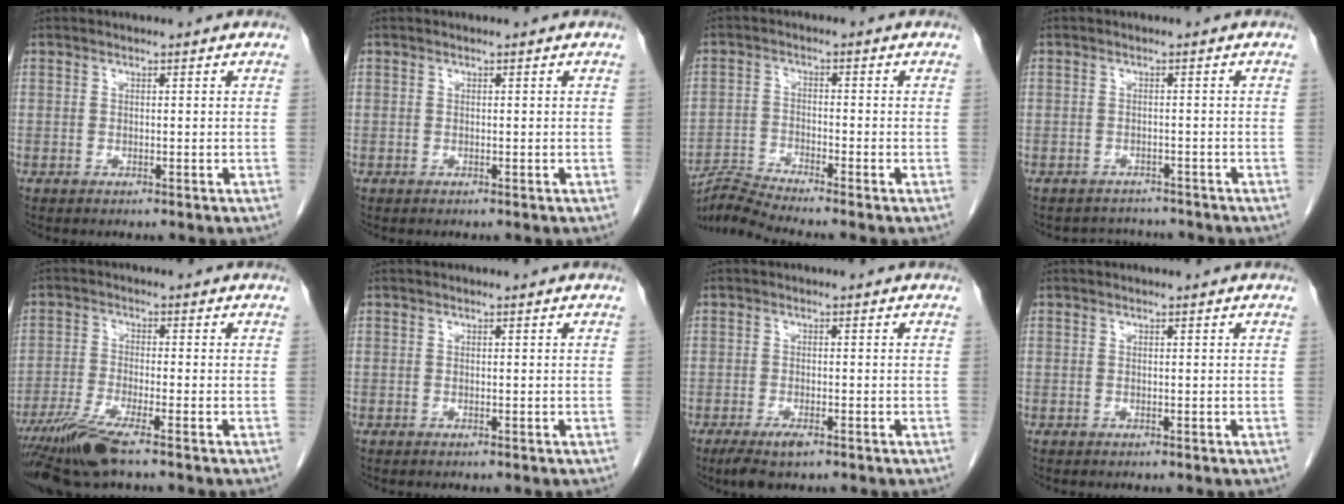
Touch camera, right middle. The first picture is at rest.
{"total": 0.0}
{"total": 5.5, "force": [-5.0, -2.1, 0.8], "torque": [-0.025, -0.016, -0.097]}
{"total": 3.3, "force": [-3.0, 1.2, -0.5], "torque": [0.003, 0.003, -0.044]}
{"total": 7.6, "force": [-5.4, -0.1, 5.3], "torque": [-0.106, -0.024, -0.103]}
{"total": 0.0}
{"total": 3.7, "force": [-2.3, 0.9, 2.7], "torque": [-0.055, -0.007, -0.038]}
{"total": 0.0}